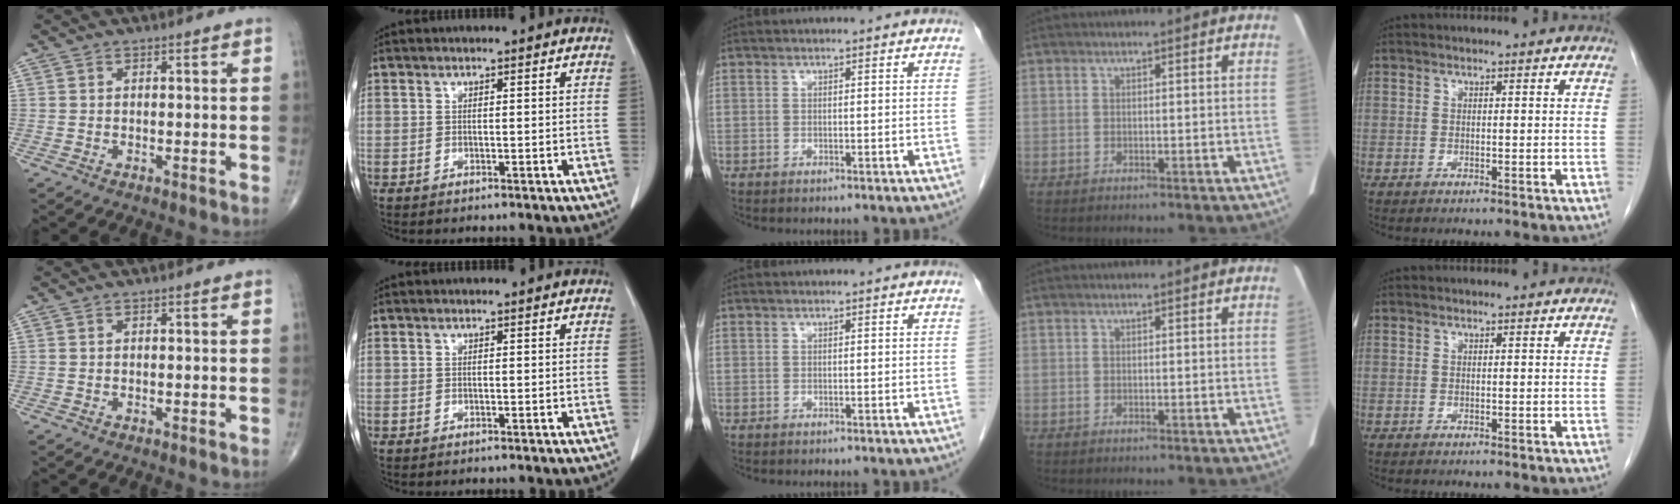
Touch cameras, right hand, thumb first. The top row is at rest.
{}